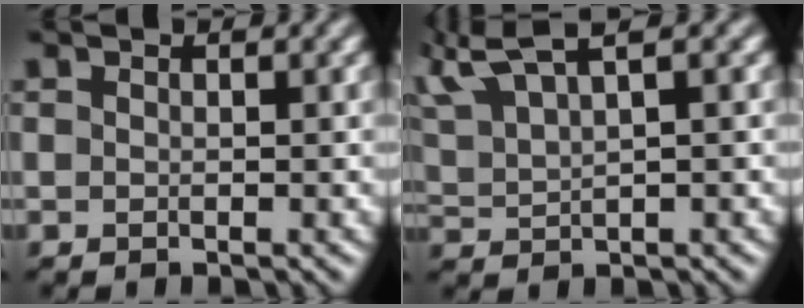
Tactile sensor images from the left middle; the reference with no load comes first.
{"total": 4.8, "force": [4.0, 0.7, 2.6], "torque": [-0.076, 0.022, 0.076]}